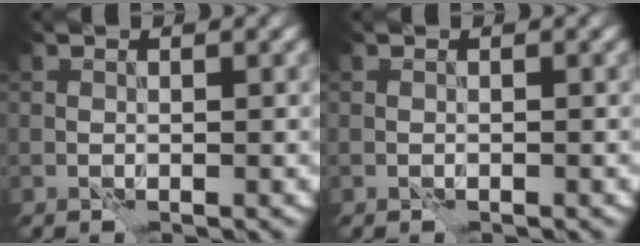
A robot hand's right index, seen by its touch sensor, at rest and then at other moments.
{"total": 0.0}